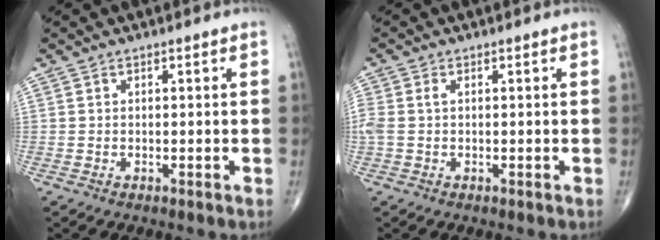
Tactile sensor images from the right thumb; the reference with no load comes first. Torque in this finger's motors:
{"motor_torque": [-0.16, -0.21, 0.44, 0.08, 0.11]}